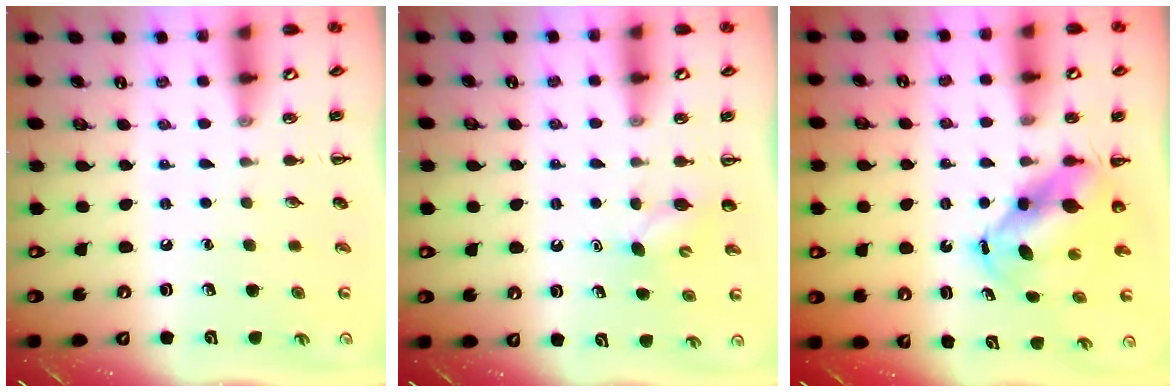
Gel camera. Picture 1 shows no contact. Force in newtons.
{"total": 3.4, "press": 3.2, "slide": 1.0}
{"total": 7.0, "press": 6.8, "slide": 1.7}